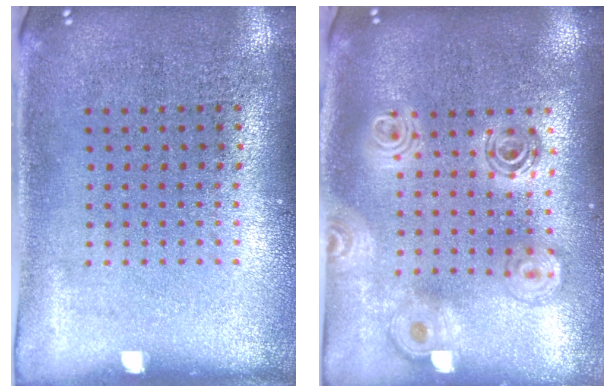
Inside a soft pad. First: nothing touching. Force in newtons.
{"total": 2.1, "press": 1.7, "slide": 1.3}